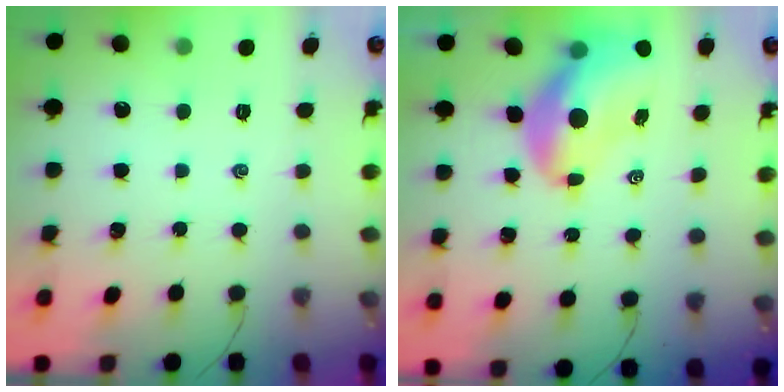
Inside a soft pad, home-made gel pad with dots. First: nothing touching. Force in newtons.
{"total": 10.1, "press": 9.6, "slide": 2.9}